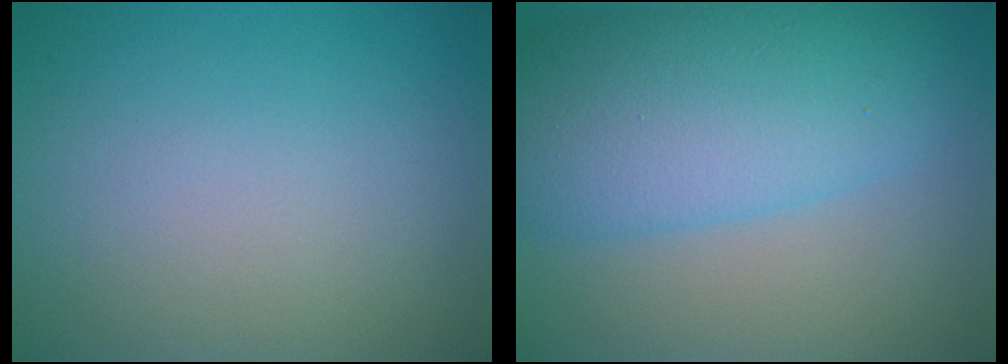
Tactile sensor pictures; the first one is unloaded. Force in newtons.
{"total": 9.2, "press": 9.2, "slide": 0.2}